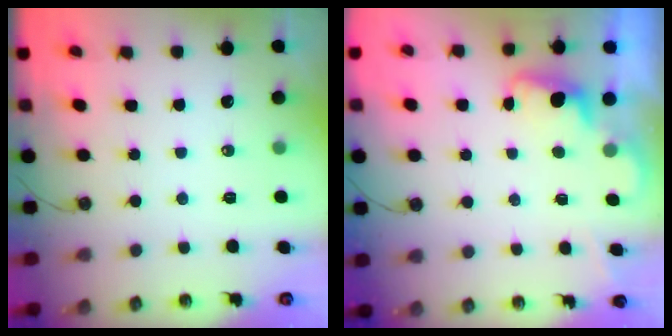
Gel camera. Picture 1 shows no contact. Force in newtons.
{"total": 2.0, "press": 1.8, "slide": 0.9}